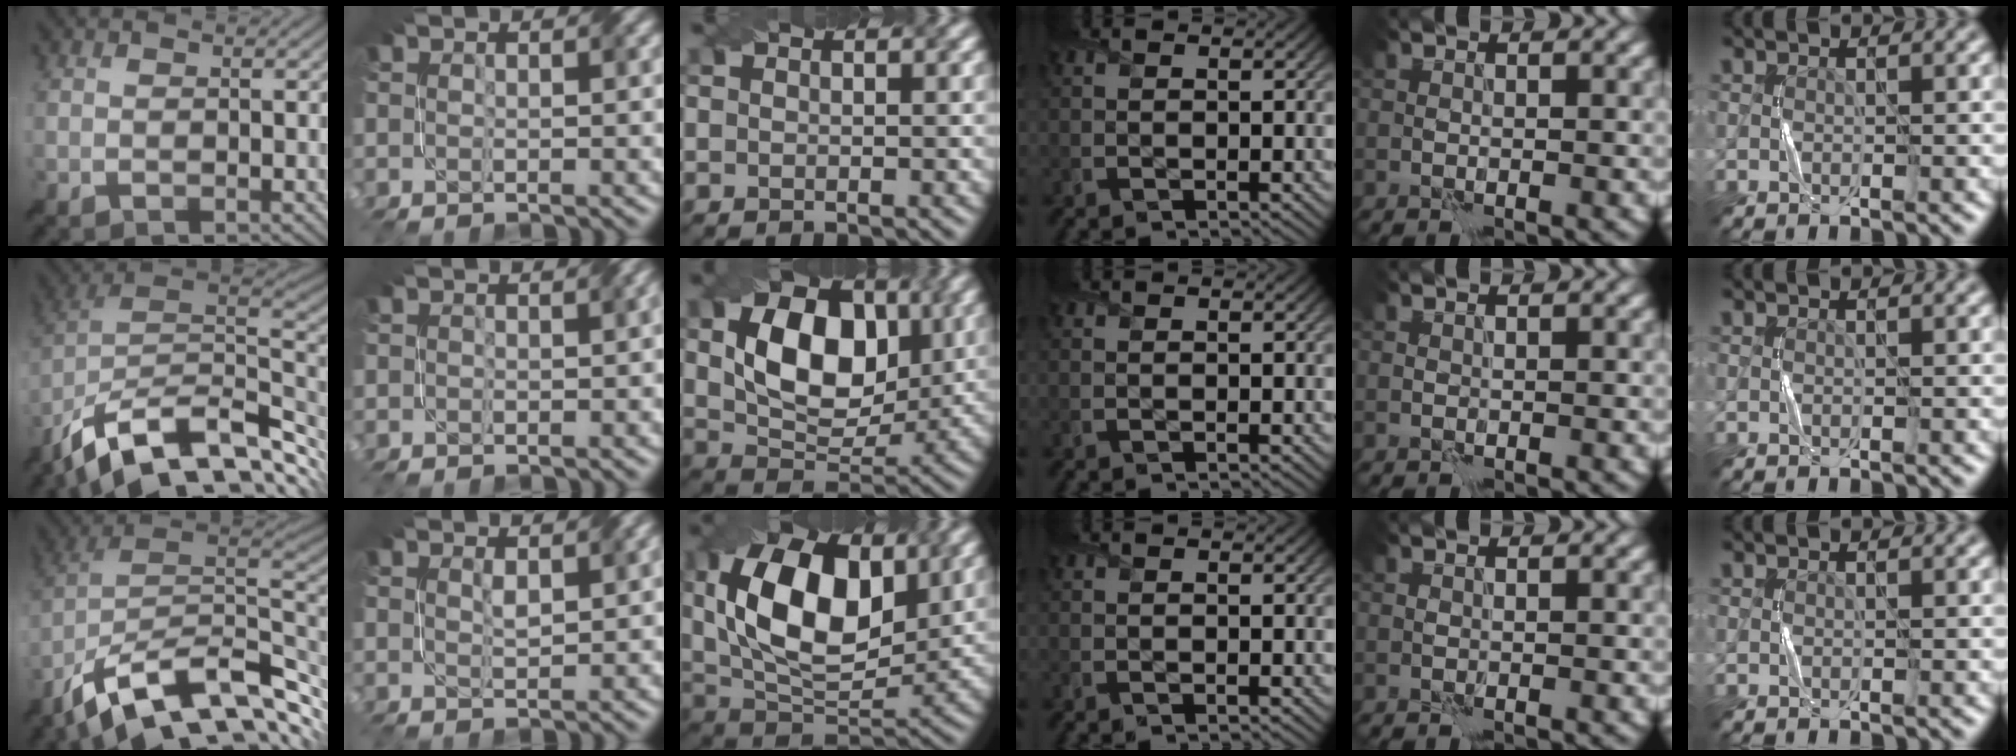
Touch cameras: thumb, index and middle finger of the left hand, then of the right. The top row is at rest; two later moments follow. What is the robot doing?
{"motion": "twist", "object": "screw"}